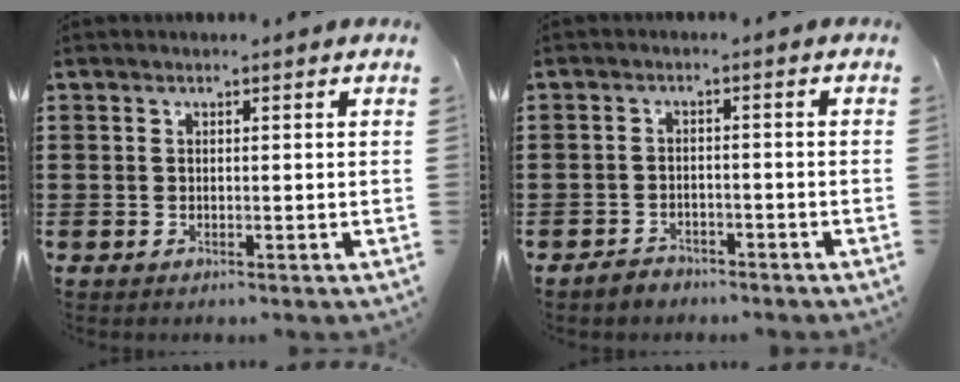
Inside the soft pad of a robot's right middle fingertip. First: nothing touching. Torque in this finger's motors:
{"motor_torque": [1.78, 0.36, -0.02, 0.00]}